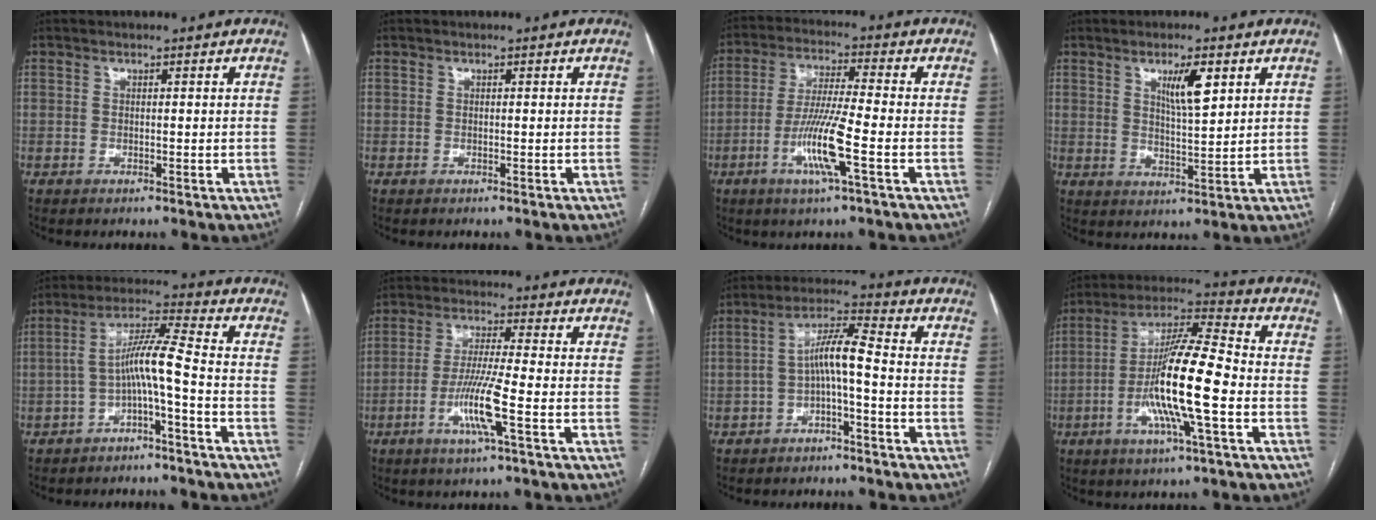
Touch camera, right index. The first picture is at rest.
{"total": 0.0}
{"total": 9.8, "force": [-3.4, -0.3, 9.2], "torque": [-0.183, -0.010, -0.069]}
{"total": 5.9, "force": [2.8, 1.0, 5.1], "torque": [-0.089, -0.003, 0.049]}
{"total": 7.4, "force": [-2.4, -0.1, 7.0], "torque": [-0.129, 0.031, -0.043]}
{"total": 8.3, "force": [-3.0, -0.6, 7.8], "torque": [-0.153, -0.010, -0.061]}
{"total": 6.6, "force": [-1.5, 0.8, 6.4], "torque": [-0.120, 0.029, -0.028]}
{"total": 15.0, "force": [-3.6, 0.7, 14.5], "torque": [-0.274, -0.001, -0.070]}